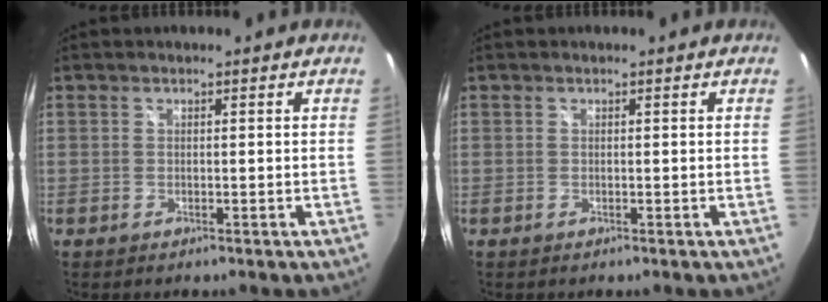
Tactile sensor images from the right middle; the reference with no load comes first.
{"total": 0.0}